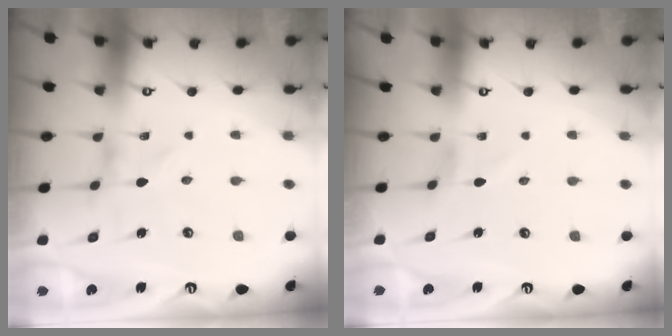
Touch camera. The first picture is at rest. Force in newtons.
{"total": 0.0}